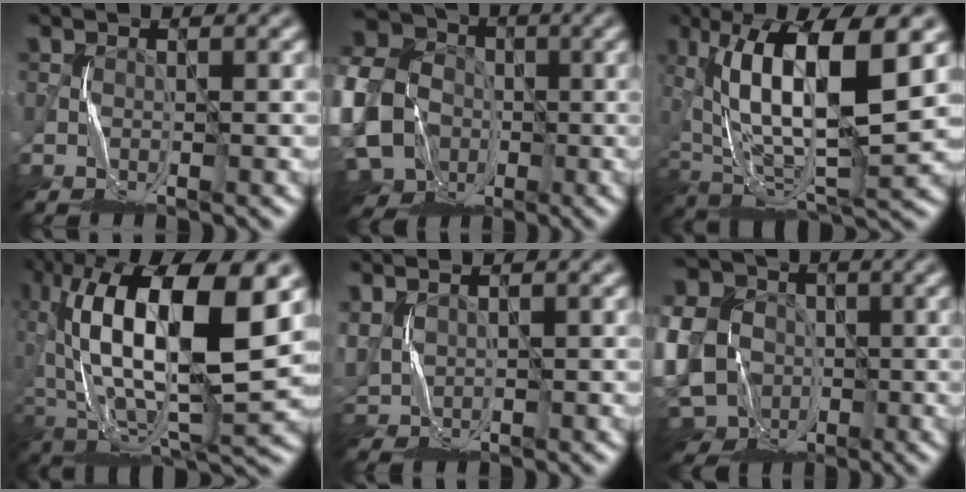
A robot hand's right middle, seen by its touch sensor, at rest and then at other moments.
{"total": 18.4, "force": [-4.9, 15.3, 9.1], "torque": [-0.219, -0.011, -0.115]}
{"total": 12.3, "force": [3.3, 3.9, 11.2], "torque": [-0.212, 0.006, 0.067]}
{"total": 15.9, "force": [3.4, 5.9, 14.3], "torque": [-0.288, 0.016, 0.063]}
{"total": 2.4, "force": [0.9, 1.9, 1.2], "torque": [-0.044, 0.002, 0.026]}
{"total": 14.8, "force": [-3.4, 12.0, 8.0], "torque": [-0.179, -0.003, -0.076]}